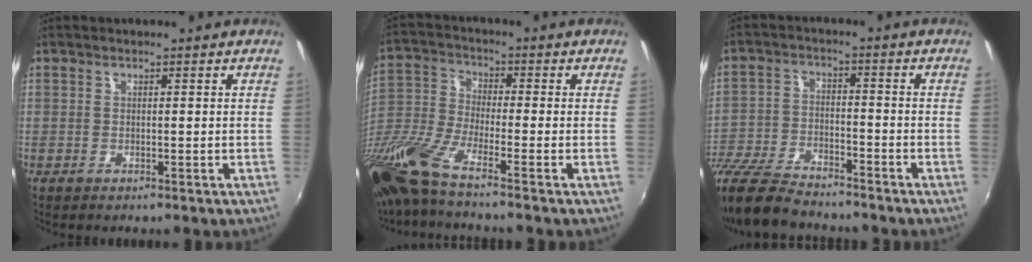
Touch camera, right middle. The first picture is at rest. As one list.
[{"total": 14.5, "force": [-10.9, 1.2, 9.5], "torque": [-0.209, -0.033, -0.222]}, {"total": 15.7, "force": [-13.1, 4.7, 7.1], "torque": [-0.177, -0.028, -0.244]}]